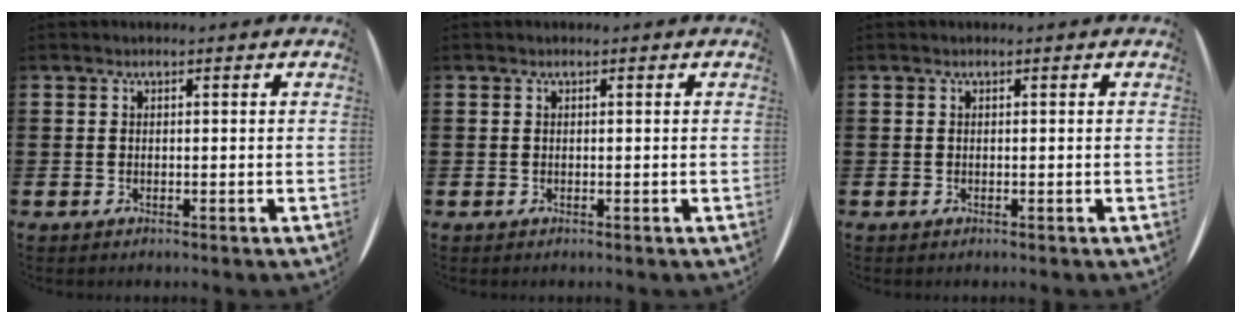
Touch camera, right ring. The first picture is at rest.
{"total": 0.0}
{"total": 0.0}